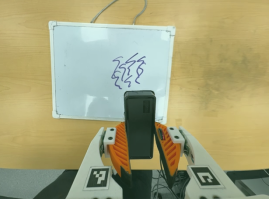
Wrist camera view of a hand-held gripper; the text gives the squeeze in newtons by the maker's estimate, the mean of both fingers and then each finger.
{"total": 4.5, "left": 3.4, "right": 5.6}